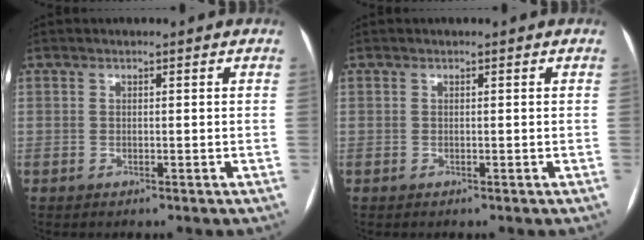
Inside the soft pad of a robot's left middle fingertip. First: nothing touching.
{"total": 0.0}